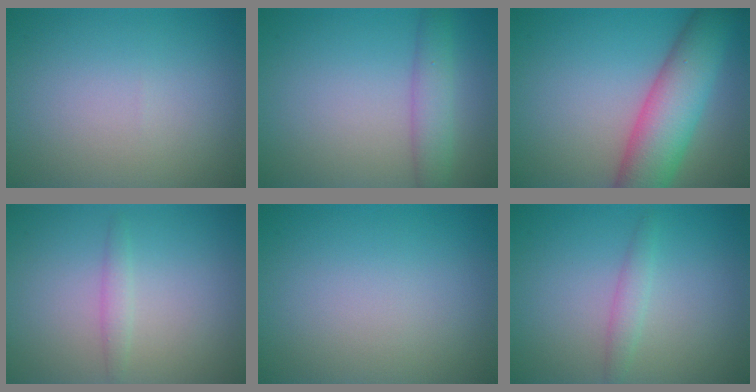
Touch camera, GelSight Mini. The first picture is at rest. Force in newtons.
{"total": 3.0, "press": 3.0, "slide": 0.1}
{"total": 8.1, "press": 8.1, "slide": 0.5}
{"total": 1.2, "press": 1.2, "slide": 0.1}
{"total": 0.0}
{"total": 1.5, "press": 1.5, "slide": 0.0}